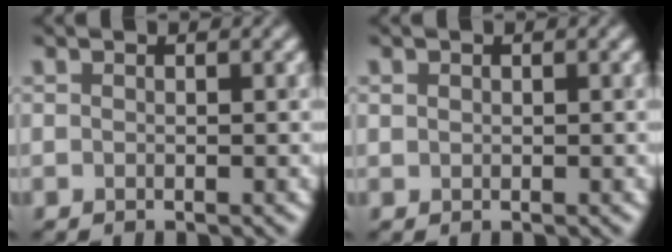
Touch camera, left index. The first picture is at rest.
{"total": 0.0}